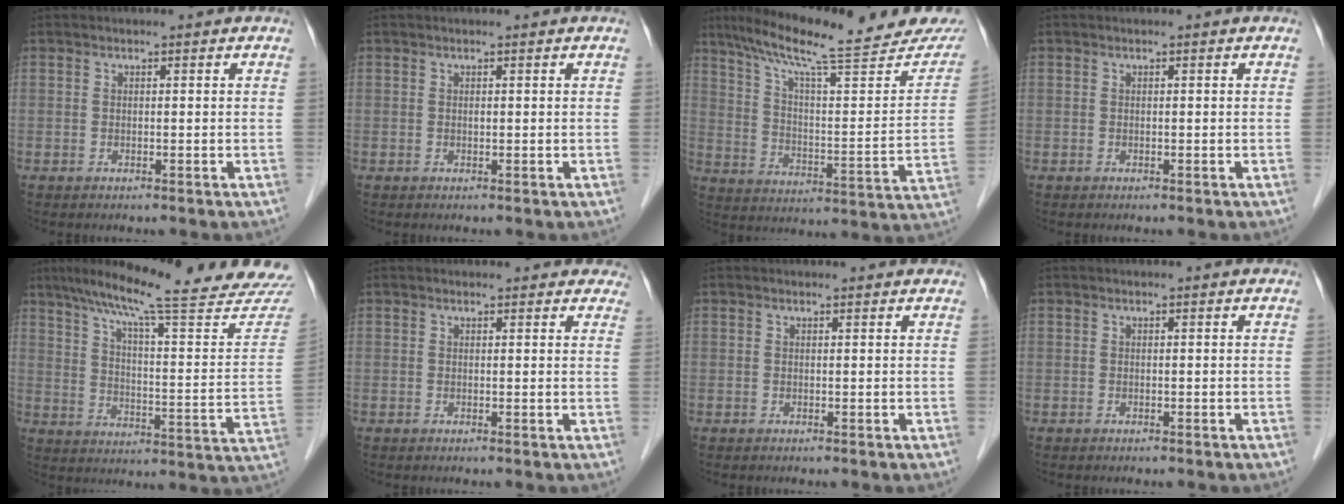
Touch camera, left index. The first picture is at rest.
{"total": 0.0}
{"total": 24.6, "force": [20.7, 3.0, 13.0], "torque": [-0.201, -0.017, 0.288]}
{"total": 0.0}
{"total": 27.0, "force": [23.6, 1.1, 13.0], "torque": [-0.201, -0.060, 0.306]}
{"total": 5.6, "force": [5.1, 2.0, 1.3], "torque": [0.006, 0.004, 0.040]}
{"total": 1.3, "force": [1.3, 0.3, 0.2], "torque": [-0.012, 0.008, 0.015]}
{"total": 0.0}